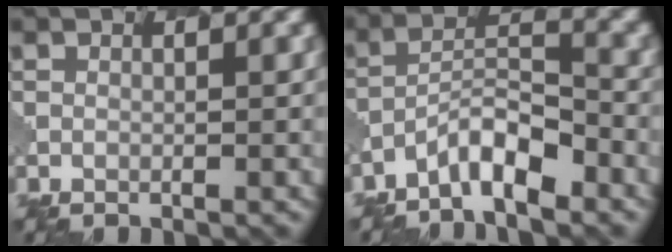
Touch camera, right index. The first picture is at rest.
{"total": 4.4, "force": [-3.4, 1.1, 2.6], "torque": [-0.044, 0.006, -0.063]}